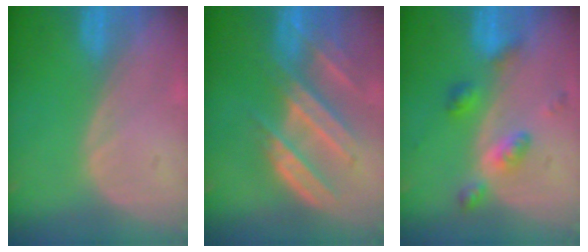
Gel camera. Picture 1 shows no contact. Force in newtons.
{"total": 9.3, "press": 8.3, "slide": 4.4}
{"total": 5.2, "press": 5.2, "slide": 0.1}